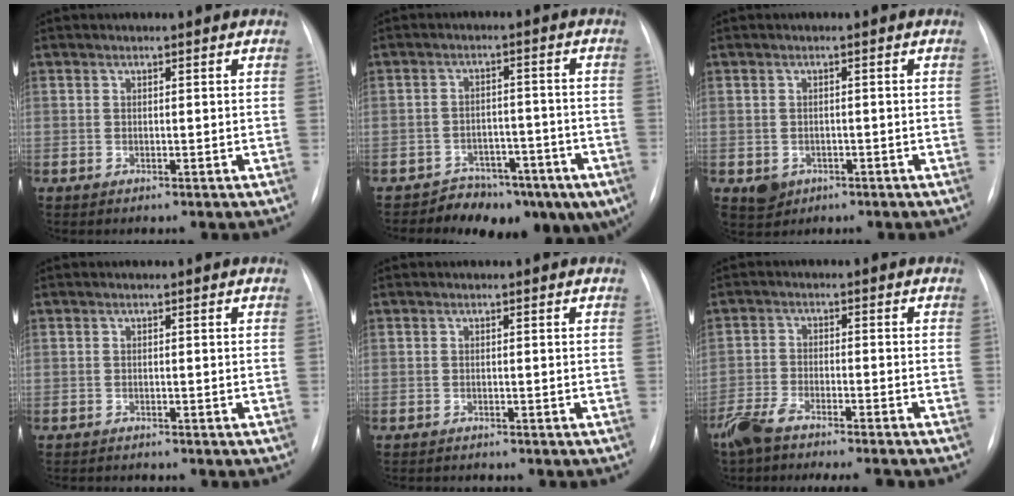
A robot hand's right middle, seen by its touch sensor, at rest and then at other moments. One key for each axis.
{"total": 10.2, "fx": -7.4, "fy": 5.6, "fz": 4.2, "tx": -0.030, "ty": 0.037, "tz": -0.100}
{"total": 2.8, "fx": -1.2, "fy": 2.4, "fz": 0.8, "tx": -0.011, "ty": 0.003, "tz": -0.010}
{"total": 2.5, "fx": -2.4, "fy": 0.3, "fz": 0.5, "tx": -0.002, "ty": -0.008, "tz": -0.033}
{"total": 2.4, "fx": -2.4, "fy": 0.3, "fz": 0.5, "tx": -0.002, "ty": -0.008, "tz": -0.032}
{"total": 10.4, "fx": -9.1, "fy": 0.9, "fz": 4.9, "tx": -0.080, "ty": -0.013, "tz": -0.148}